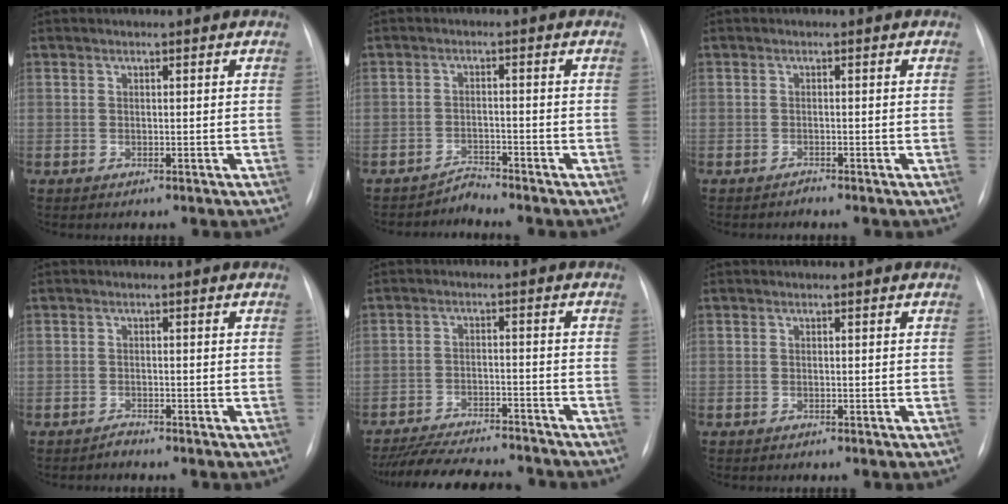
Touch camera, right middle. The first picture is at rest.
{"total": 2.3, "force": [-2.1, -0.5, -0.8], "torque": [0.025, -0.010, -0.035]}
{"total": 0.6, "force": [-0.6, -0.1, -0.1], "torque": [0.001, -0.003, -0.009]}
{"total": 0.9, "force": [-0.8, 0.0, -0.1], "torque": [0.005, -0.003, -0.014]}
{"total": 15.9, "force": [-14.5, 2.7, 6.1], "torque": [-0.119, -0.013, -0.210]}
{"total": 0.0}